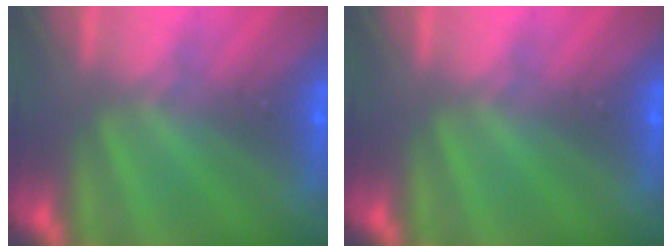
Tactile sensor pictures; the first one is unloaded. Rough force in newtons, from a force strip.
{"total": 0.0}